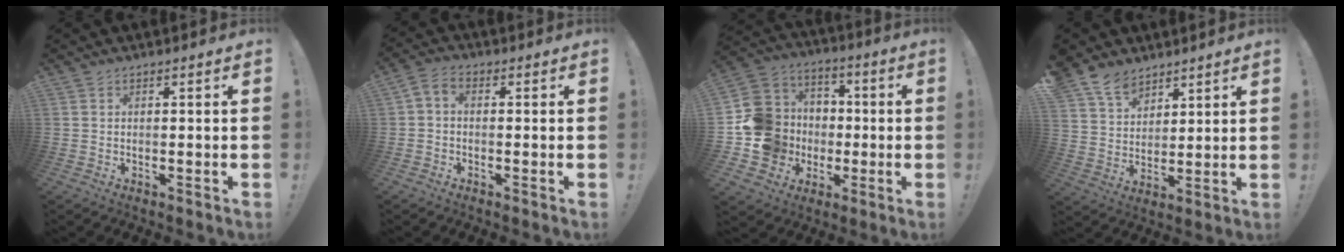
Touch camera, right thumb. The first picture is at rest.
{"total": 2.6, "force": [-0.9, 1.7, 1.8], "torque": [-0.034, 0.008, -0.015]}
{"total": 18.1, "force": [-3.1, 16.8, 6.0], "torque": [-0.104, 0.023, -0.021]}
{"total": 10.6, "force": [8.2, 6.2, 2.6], "torque": [-0.060, -0.054, 0.164]}